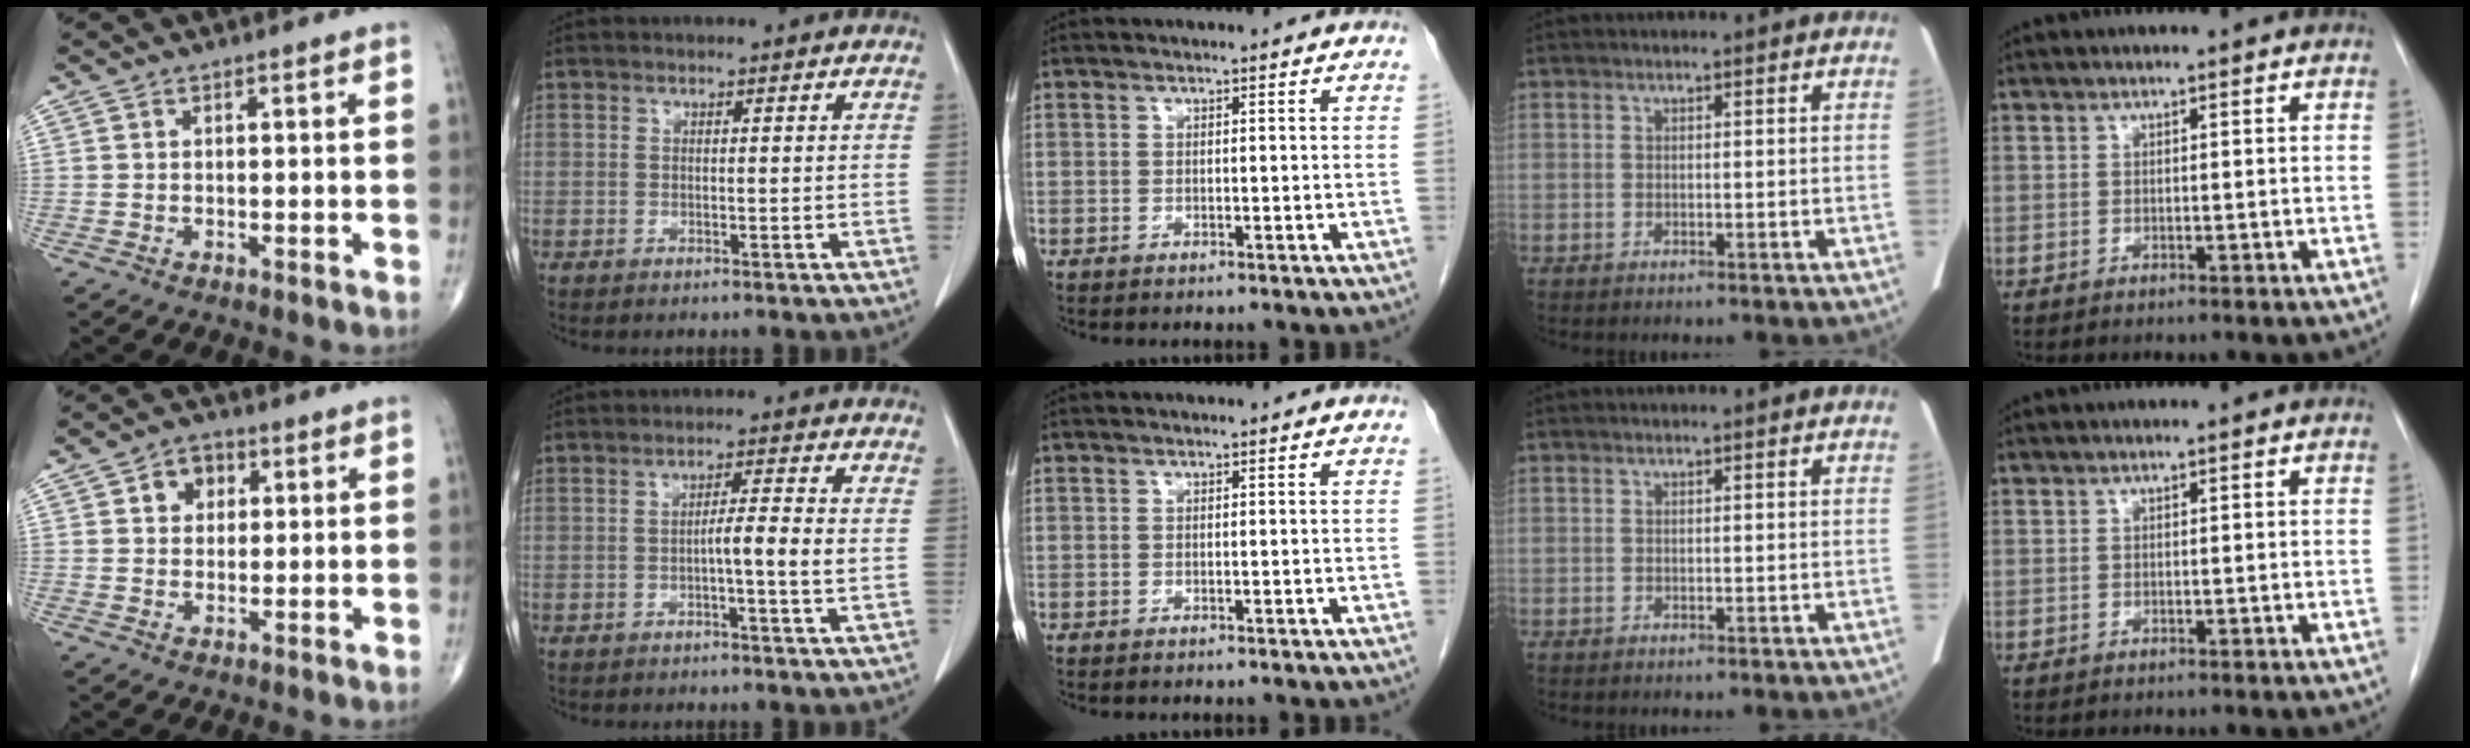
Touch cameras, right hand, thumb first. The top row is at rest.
{"thumb": {"total": 5.0, "force": [1.5, 4.0, 2.6], "torque": [-0.015, 0.004, 0.019]}, "index": {"total": 4.2, "force": [-0.6, -0.4, 4.2], "torque": [-0.066, 0.002, -0.012]}}